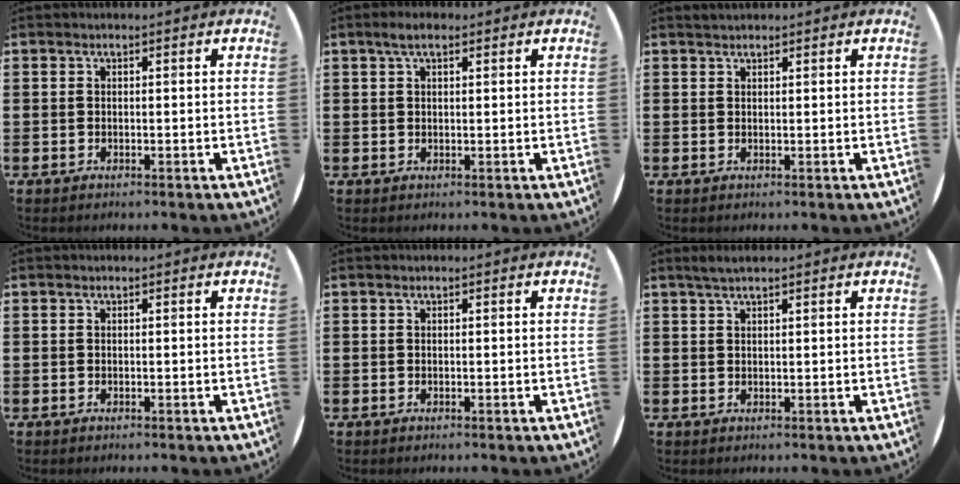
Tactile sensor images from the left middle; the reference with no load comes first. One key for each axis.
{"total": 2.4, "fx": 1.5, "fy": 0.9, "fz": 1.6, "tx": -0.026, "ty": 0.004, "tz": 0.025}
{"total": 0.8, "fx": 0.8, "fy": 0.1, "fz": 0.1, "tx": -0.001, "ty": 0.002, "tz": 0.015}
{"total": 0.0}
{"total": 0.0}
{"total": 1.5, "fx": 1.3, "fy": 0.1, "fz": 0.9, "tx": -0.018, "ty": 0.003, "tz": 0.023}